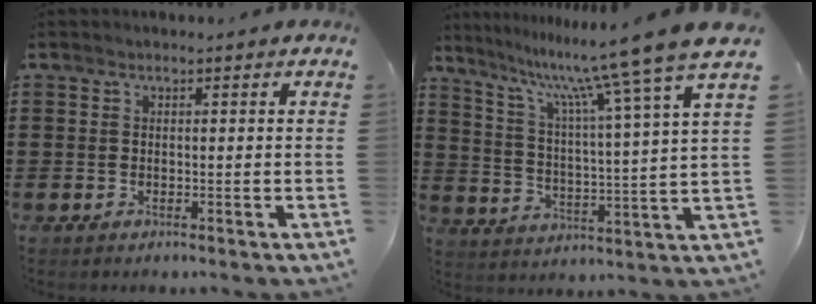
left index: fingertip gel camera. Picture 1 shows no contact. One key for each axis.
{"total": 11.5, "fx": 9.8, "fy": -1.4, "fz": 5.9, "tx": -0.137, "ty": -0.068, "tz": 0.149}